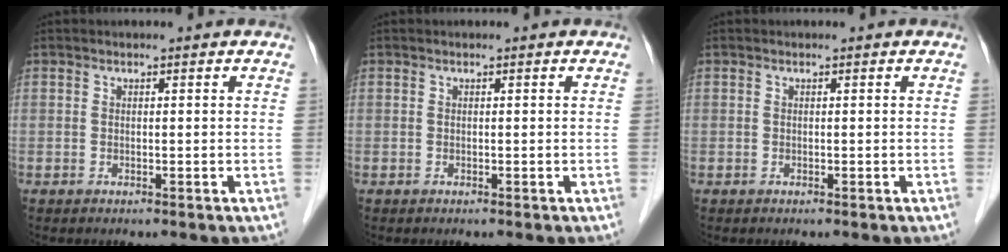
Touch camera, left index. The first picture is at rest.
{"total": 0.0}
{"total": 0.0}